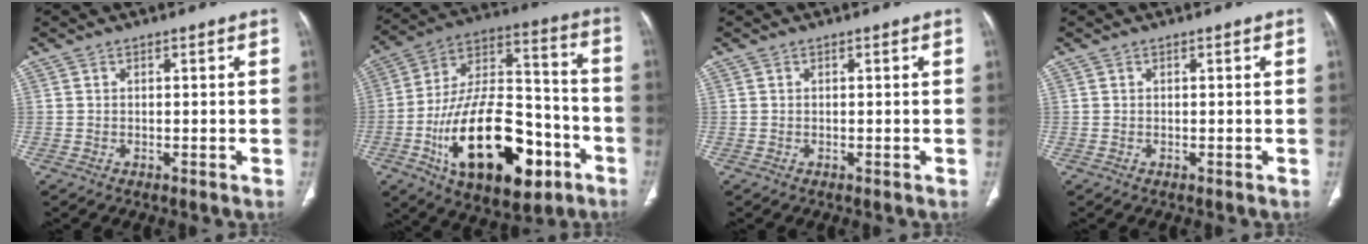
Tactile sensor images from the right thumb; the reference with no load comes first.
{"total": 27.6, "force": [-10.9, 13.6, 21.4], "torque": [-0.363, 0.051, -0.167]}
{"total": 0.0}
{"total": 0.0}